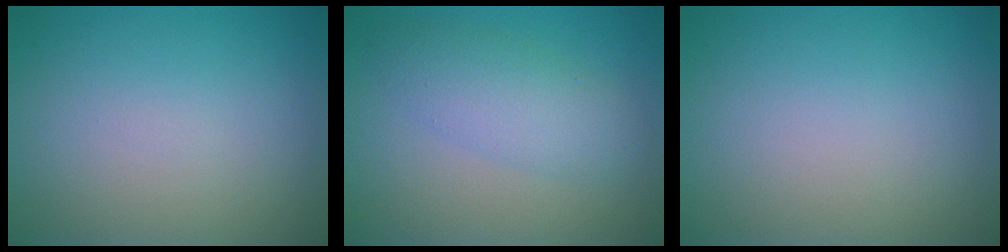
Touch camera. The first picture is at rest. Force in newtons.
{"total": 3.7, "press": 3.7, "slide": 0.1}
{"total": 0.0}